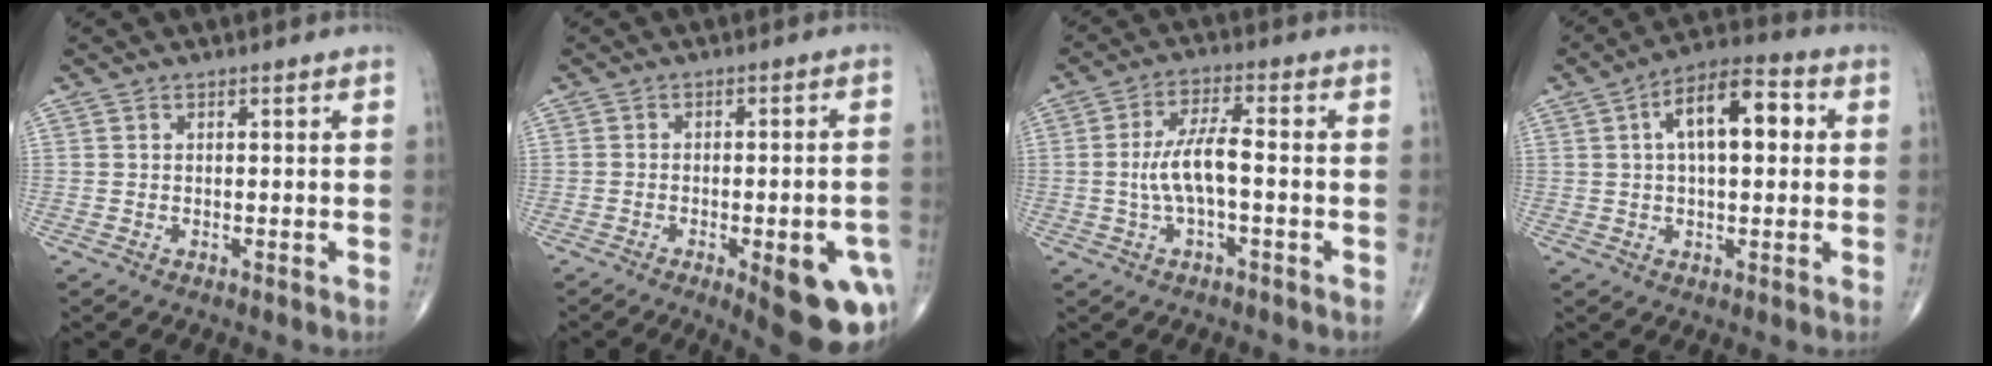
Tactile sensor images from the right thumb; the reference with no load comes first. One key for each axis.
{"total": 14.4, "fx": -5.6, "fy": 4.7, "fz": 12.4, "tx": -0.099, "ty": 0.018, "tz": -0.053}
{"total": 7.3, "fx": -1.0, "fy": 2.2, "fz": 6.9, "tx": -0.145, "ty": 0.022, "tz": -0.022}
{"total": 12.1, "fx": 2.5, "fy": 5.6, "fz": 10.4, "tx": -0.157, "ty": 0.025, "tz": 0.032}